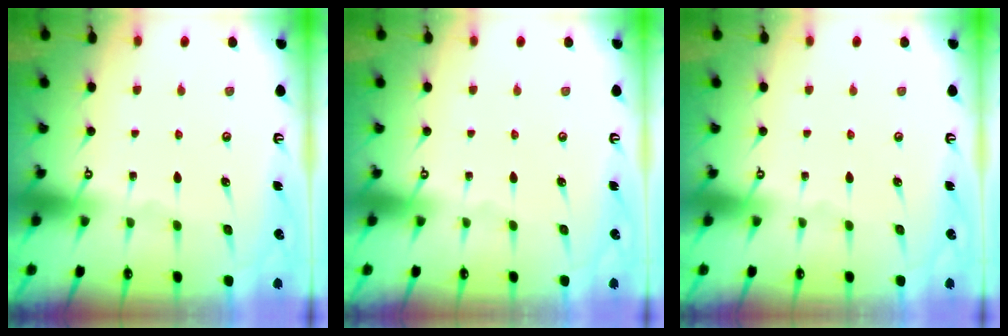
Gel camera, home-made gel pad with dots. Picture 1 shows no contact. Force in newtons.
{"total": 0.0}
{"total": 0.0}